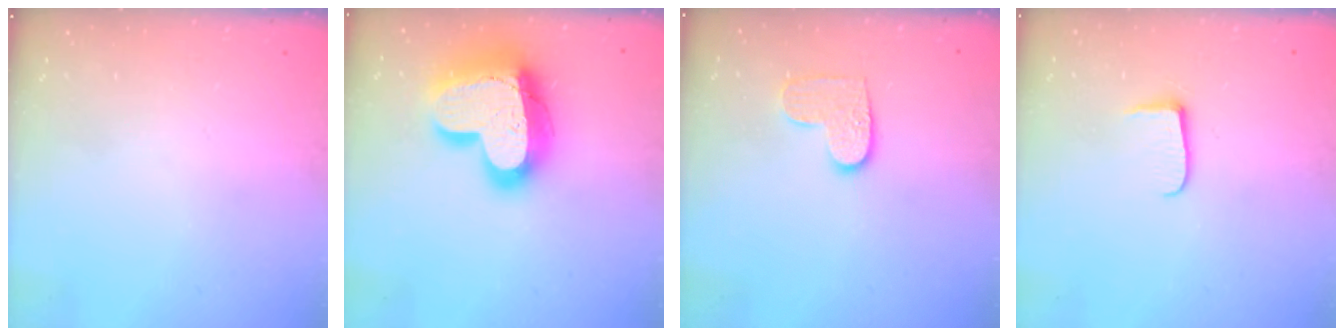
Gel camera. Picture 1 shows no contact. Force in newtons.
{"total": 23.4, "press": 23.3, "slide": 1.9}
{"total": 7.4, "press": 7.4, "slide": 0.2}
{"total": 6.2, "press": 6.1, "slide": 0.7}